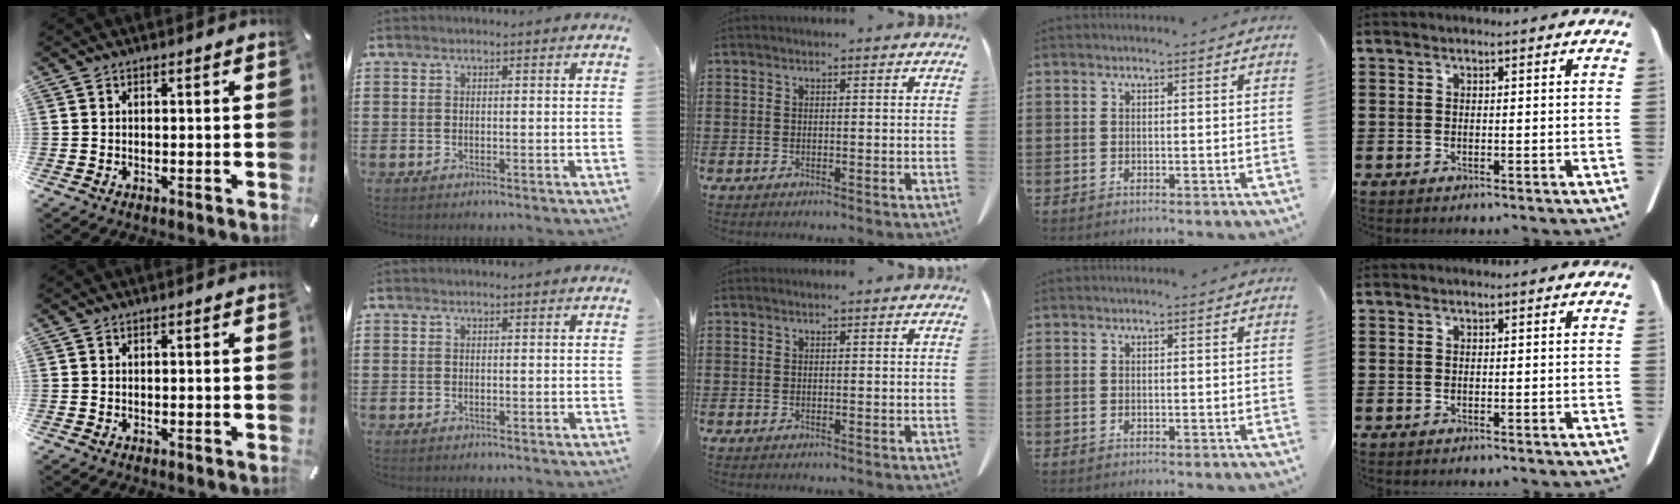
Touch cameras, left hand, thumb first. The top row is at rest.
{}